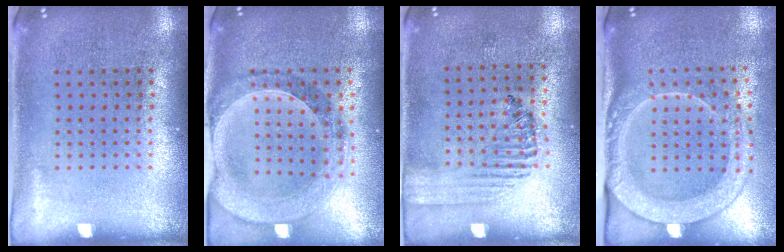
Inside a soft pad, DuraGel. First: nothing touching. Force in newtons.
{"total": 1.4, "press": 1.4, "slide": 0.3}
{"total": 1.3, "press": 1.0, "slide": 0.8}
{"total": 2.5, "press": 1.9, "slide": 1.6}